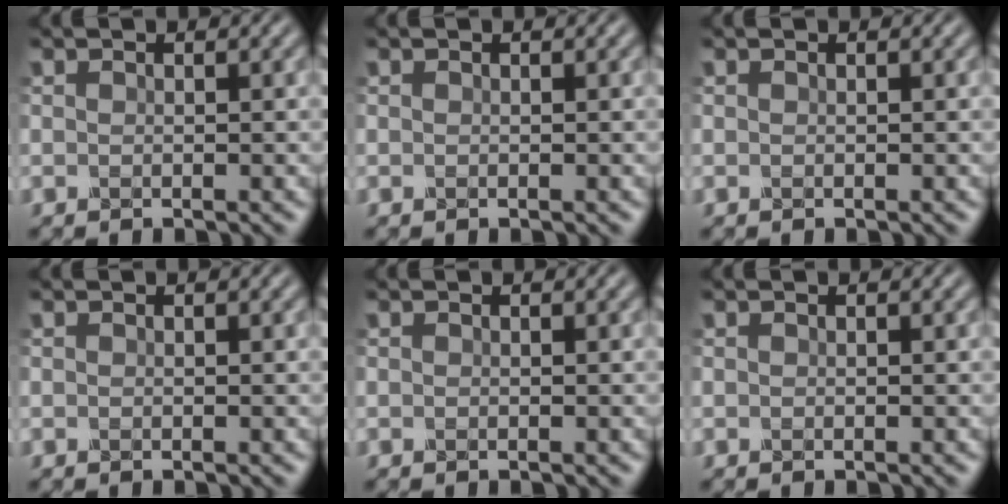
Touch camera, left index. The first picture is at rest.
{"total": 0.0}
{"total": 0.0}
{"total": 0.0}
{"total": 0.0}
{"total": 0.0}